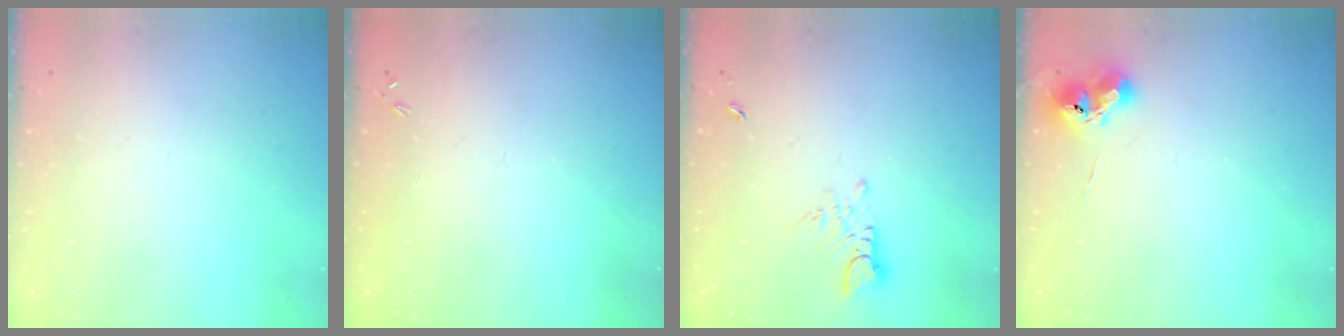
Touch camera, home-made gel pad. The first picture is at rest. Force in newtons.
{"total": 0.0}
{"total": 3.0, "press": 2.9, "slide": 0.4}
{"total": 7.7, "press": 7.6, "slide": 1.1}